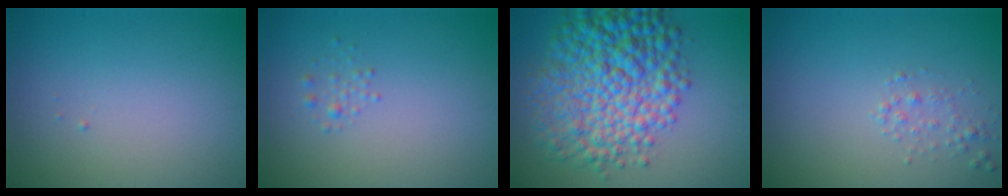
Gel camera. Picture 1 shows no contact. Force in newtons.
{"total": 0.9, "press": 0.9, "slide": 0.1}
{"total": 9.7, "press": 9.7, "slide": 0.1}
{"total": 1.2, "press": 1.2, "slide": 0.1}